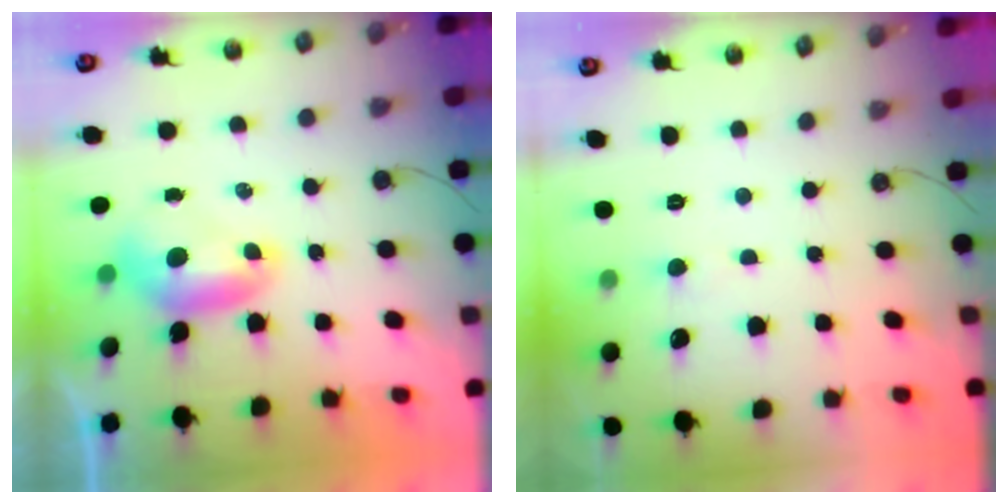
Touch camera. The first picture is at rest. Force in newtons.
{"total": 0.9, "press": 0.7, "slide": 0.5}